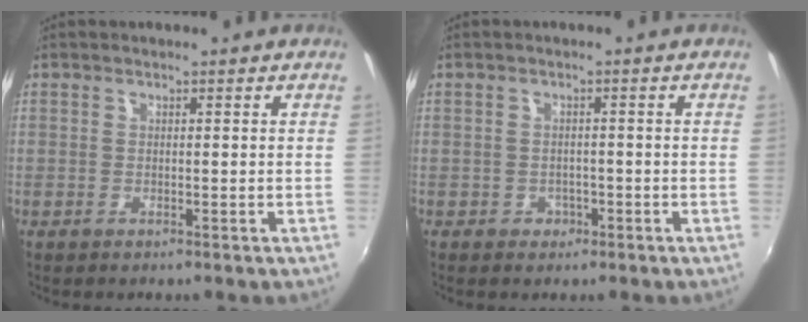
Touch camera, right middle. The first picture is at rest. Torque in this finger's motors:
{"motor_torque": [0.31, -0.30, -0.01, 0.00]}